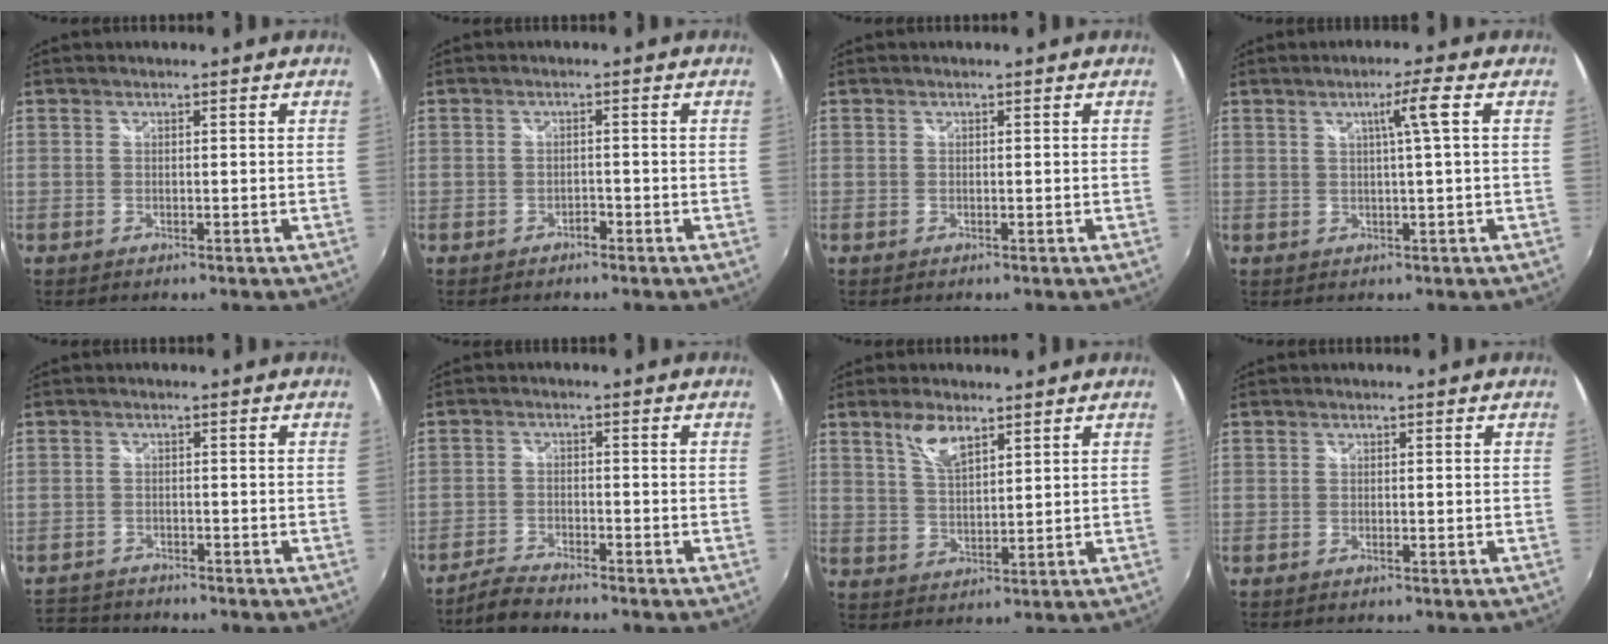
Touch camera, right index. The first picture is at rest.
{"total": 1.2, "force": [-1.0, 0.5, 0.3], "torque": [-0.007, 0.001, -0.016]}
{"total": 0.0}
{"total": 3.9, "force": [1.0, -1.0, 3.6], "torque": [-0.064, 0.000, 0.019]}
{"total": 5.5, "force": [-5.0, 2.1, 0.5], "torque": [-0.032, 0.003, -0.095]}
{"total": 4.7, "force": [-4.4, 0.8, 1.5], "torque": [-0.051, -0.009, -0.087]}
{"total": 5.9, "force": [3.8, 2.2, 3.9], "torque": [-0.073, 0.003, 0.075]}
{"total": 0.6, "force": [-0.3, -0.1, 0.5], "torque": [-0.009, 0.000, -0.005]}